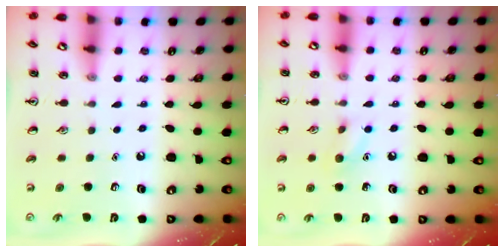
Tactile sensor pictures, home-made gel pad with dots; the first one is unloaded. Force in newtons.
{"total": 6.9, "press": 6.6, "slide": 2.0}